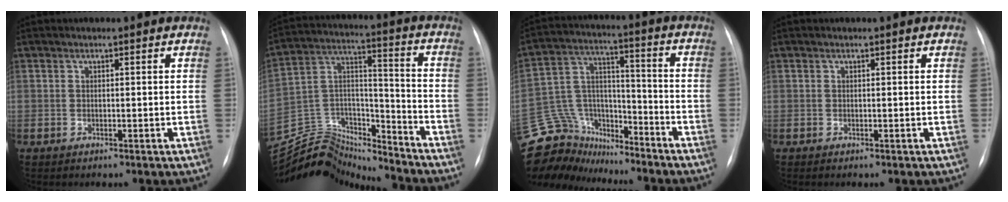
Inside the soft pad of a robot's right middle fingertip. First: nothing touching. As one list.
[{"total": 17.6, "force": [-17.1, 3.7, 1.9], "torque": [-0.038, 0.064, -0.285]}, {"total": 18.8, "force": [-16.7, 7.6, 4.3], "torque": [-0.109, 0.055, -0.277]}, {"total": 0.0}]